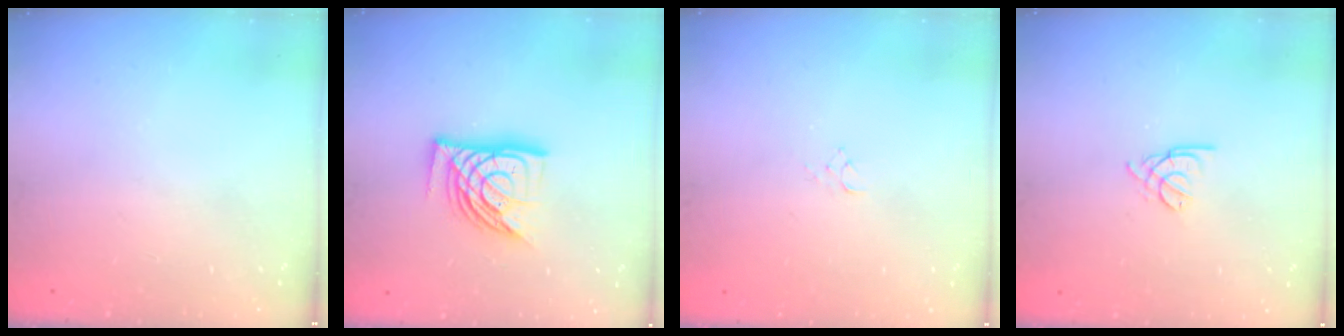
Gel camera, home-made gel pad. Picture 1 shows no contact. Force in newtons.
{"total": 12.7, "press": 12.6, "slide": 1.5}
{"total": 2.9, "press": 2.9, "slide": 0.3}
{"total": 1.8, "press": 1.7, "slide": 0.5}